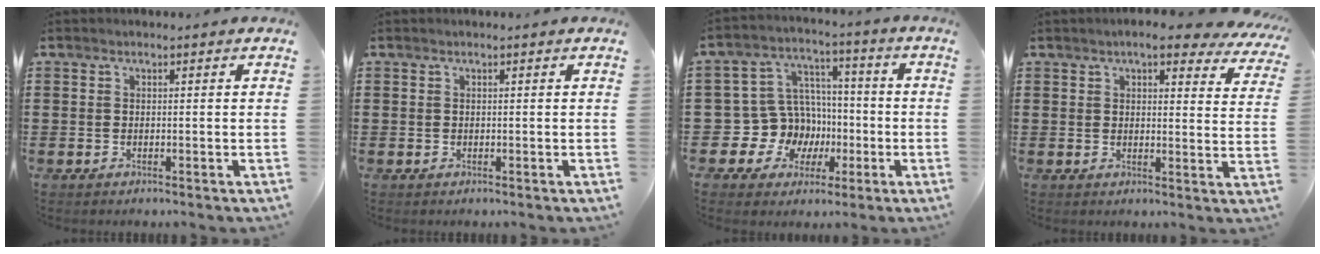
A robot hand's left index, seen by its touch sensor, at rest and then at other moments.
{"total": 0.0}
{"total": 10.6, "force": [-1.7, 10.1, 2.7], "torque": [-0.107, 0.006, -0.020]}
{"total": 5.9, "force": [4.8, 0.7, 3.3], "torque": [-0.062, -0.014, 0.083]}